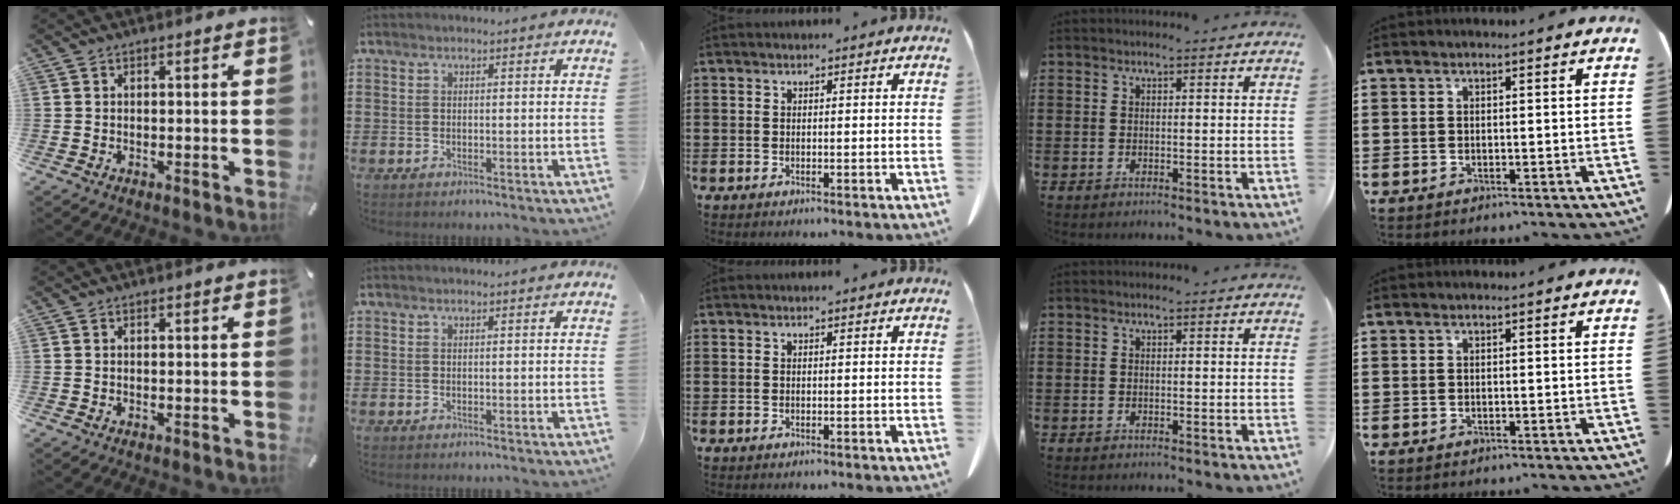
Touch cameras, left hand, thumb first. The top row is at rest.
{}